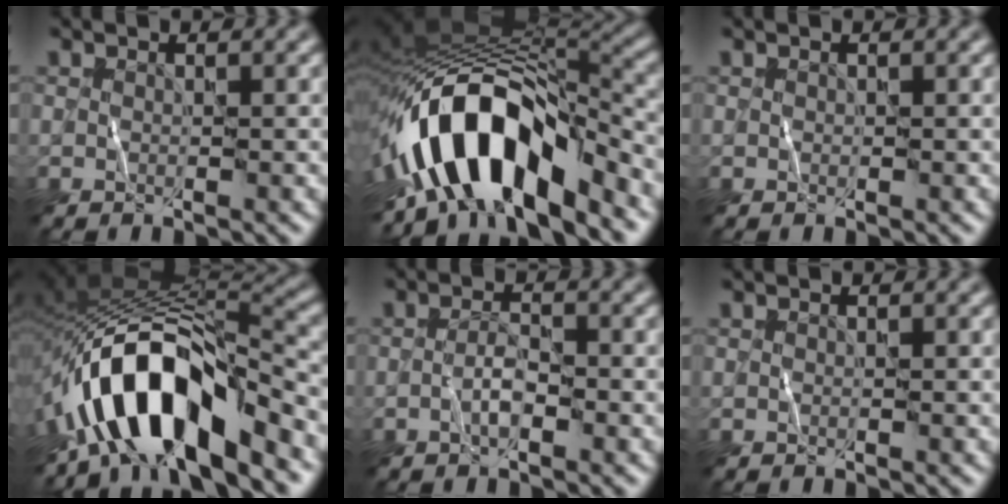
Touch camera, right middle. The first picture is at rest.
{"total": 13.7, "force": [-6.0, 6.4, 10.5], "torque": [-0.173, 0.006, -0.110]}
{"total": 0.0}
{"total": 11.3, "force": [-6.4, 4.2, 8.3], "torque": [-0.128, 0.013, -0.120]}
{"total": 1.5, "force": [-0.7, 0.4, 1.3], "torque": [-0.026, 0.004, -0.017]}
{"total": 0.0}